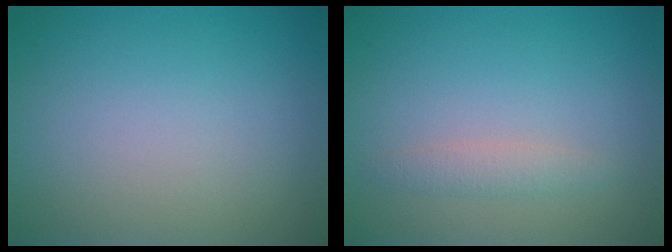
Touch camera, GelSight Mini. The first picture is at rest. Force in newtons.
{"total": 1.4, "press": 1.4, "slide": 0.1}